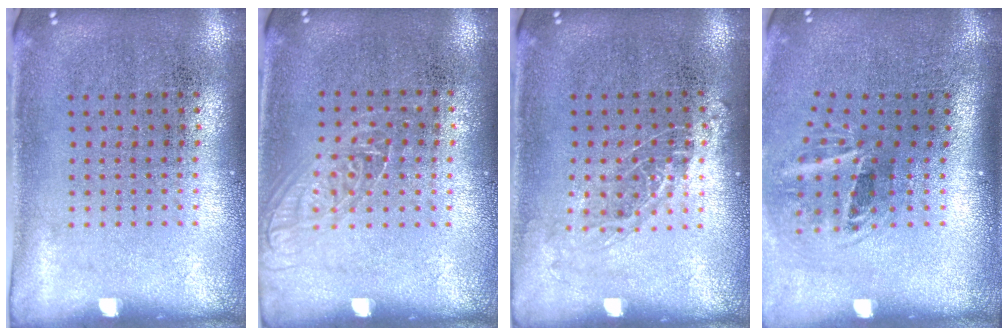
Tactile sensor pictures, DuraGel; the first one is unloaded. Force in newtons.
{"total": 1.1, "press": 1.0, "slide": 0.5}
{"total": 1.0, "press": 0.9, "slide": 0.5}
{"total": 2.0, "press": 1.2, "slide": 1.6}